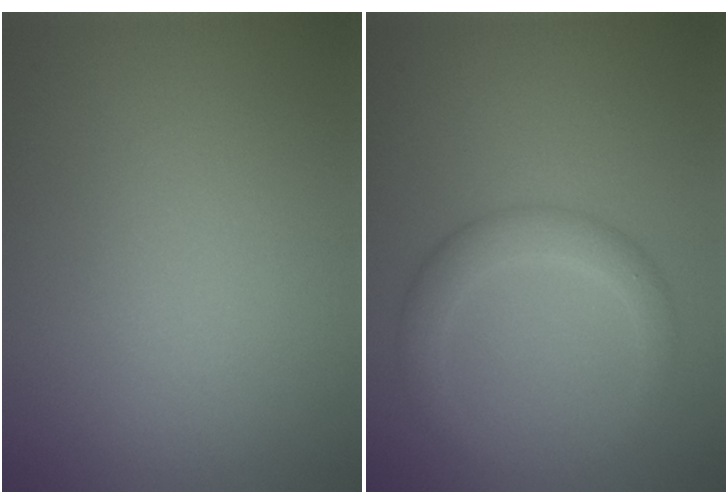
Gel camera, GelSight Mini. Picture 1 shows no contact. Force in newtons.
{"total": 2.8, "press": 2.8, "slide": 0.1}